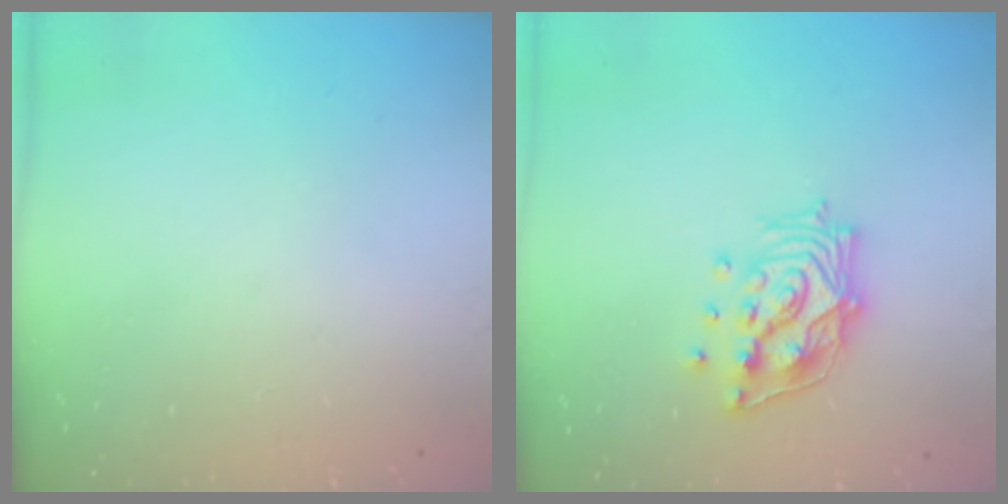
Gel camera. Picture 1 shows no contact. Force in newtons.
{"total": 14.5, "press": 14.4, "slide": 1.6}